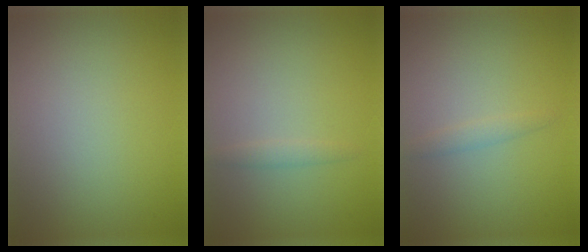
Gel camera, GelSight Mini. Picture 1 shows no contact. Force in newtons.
{"total": 1.0, "press": 1.0, "slide": 0.0}
{"total": 0.5, "press": 0.5, "slide": 0.1}